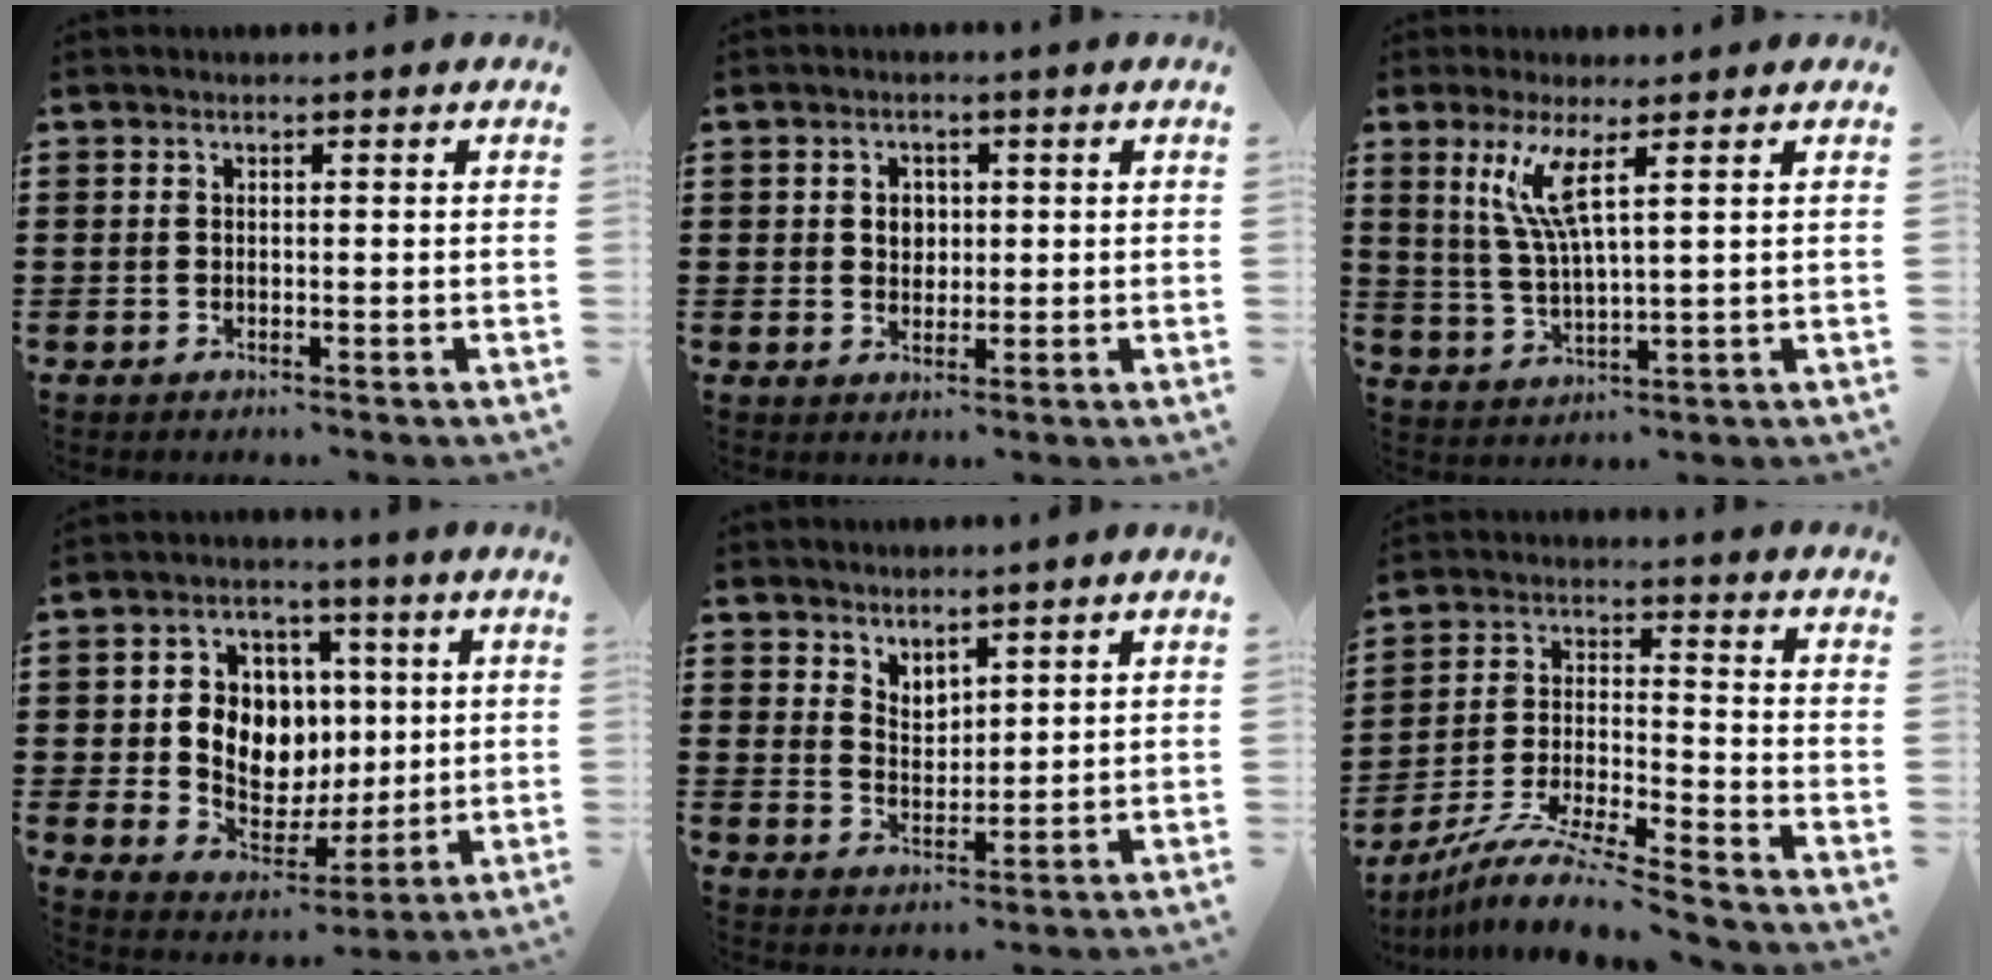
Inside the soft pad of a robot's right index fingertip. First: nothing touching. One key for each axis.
{"total": 2.4, "fx": 0.4, "fy": 2.0, "fz": 1.3, "tx": -0.032, "ty": 0.010, "tz": 0.005}
{"total": 6.8, "fx": 3.1, "fy": 1.0, "fz": 6.0, "tx": -0.135, "ty": -0.003, "tz": 0.049}
{"total": 9.1, "fx": 1.4, "fy": 8.0, "fz": 4.1, "tx": -0.092, "ty": 0.008, "tz": 0.029}
{"total": 3.2, "fx": 3.0, "fy": 0.9, "fz": -0.4, "tx": -0.002, "ty": -0.006, "tz": 0.059}
{"total": 8.9, "fx": -8.3, "fy": -0.4, "fz": 3.2, "tx": -0.065, "ty": 0.000, "tz": -0.168}